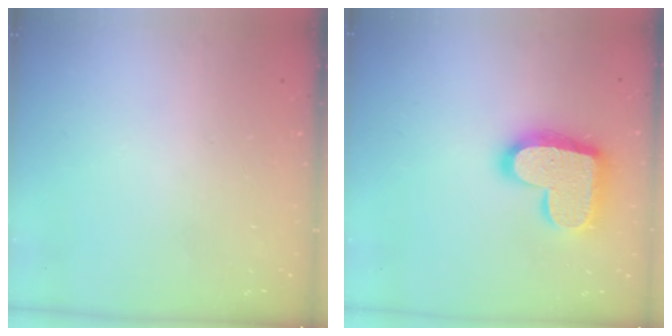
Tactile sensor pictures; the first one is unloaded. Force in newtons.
{"total": 17.7, "press": 17.7, "slide": 1.2}